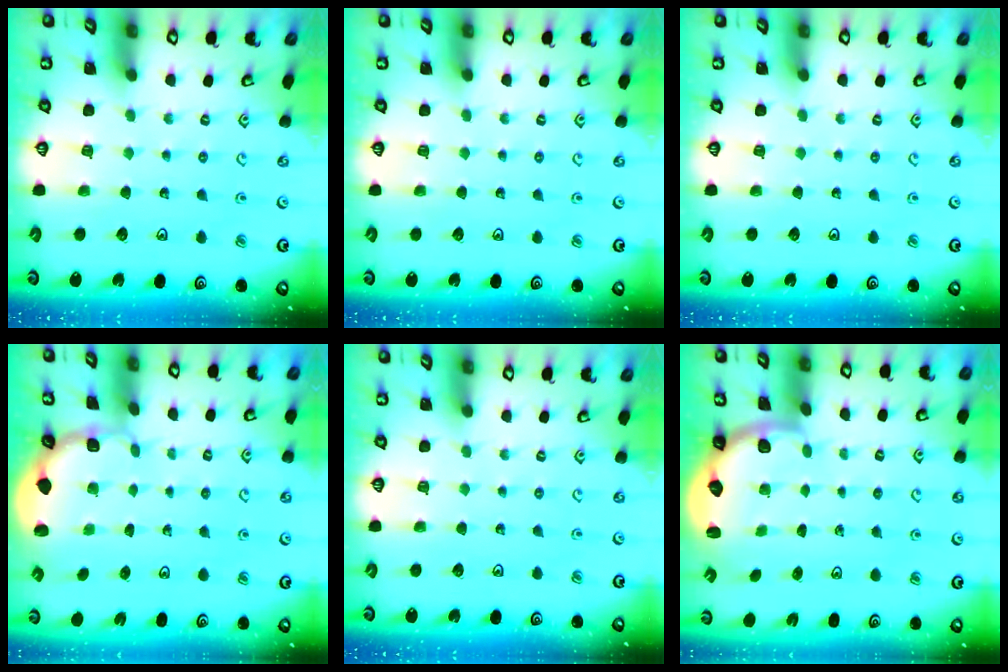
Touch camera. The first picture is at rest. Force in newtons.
{"total": 0.0}
{"total": 0.0}
{"total": 1.8, "press": 1.6, "slide": 0.7}
{"total": 0.0}
{"total": 2.5, "press": 2.2, "slide": 1.3}